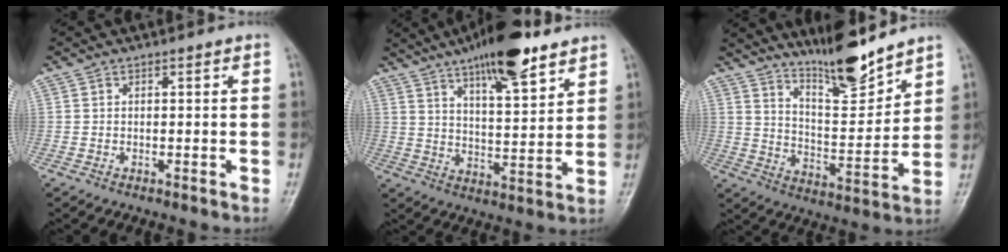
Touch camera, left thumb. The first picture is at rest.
{"total": 15.3, "force": [10.4, 4.3, 10.4], "torque": [-0.141, -0.052, 0.169]}
{"total": 12.2, "force": [10.6, 2.0, 5.8], "torque": [-0.074, -0.080, 0.186]}